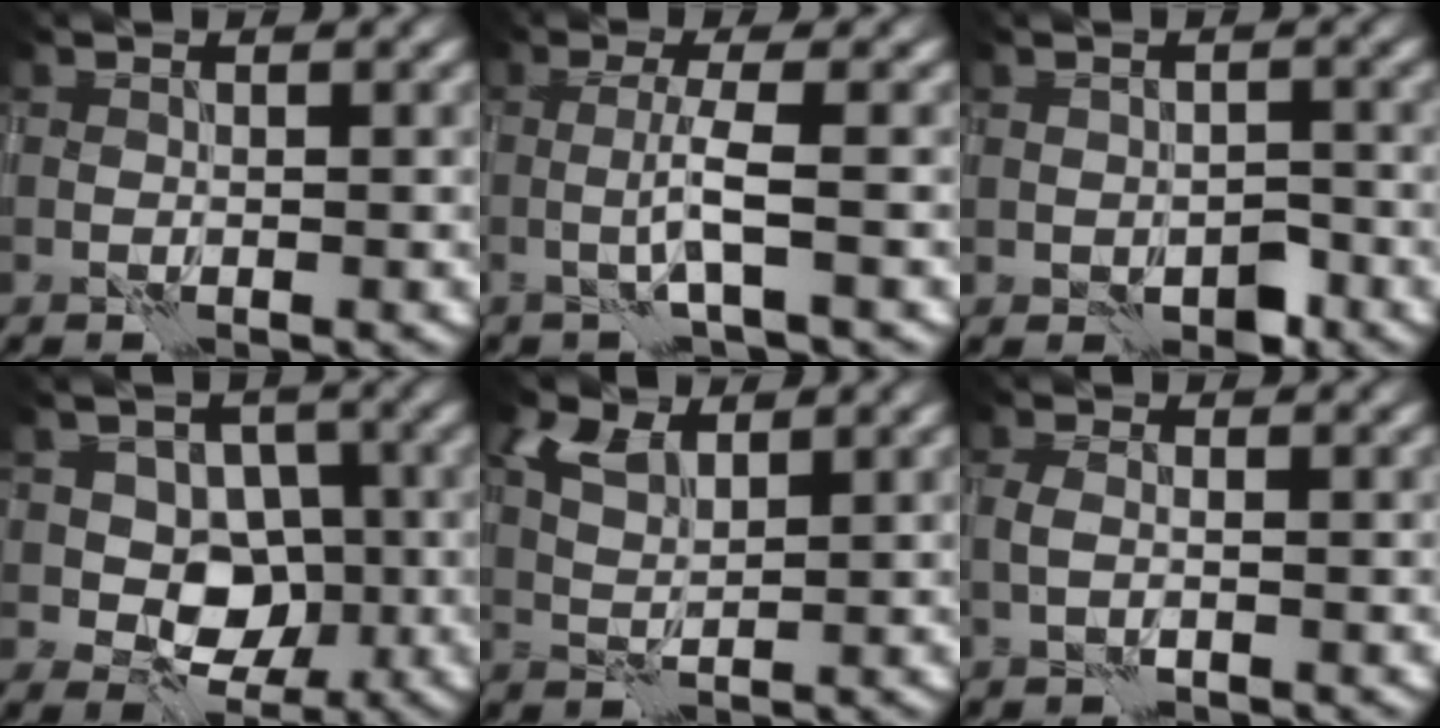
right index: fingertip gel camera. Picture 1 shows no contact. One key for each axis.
{"total": 2.5, "fx": -0.4, "fy": 0.0, "fz": 2.5, "tx": -0.045, "ty": 0.004, "tz": -0.013}
{"total": 2.1, "fx": -1.0, "fy": 1.5, "fz": 1.1, "tx": -0.008, "ty": -0.002, "tz": -0.011}
{"total": 5.0, "fx": -0.4, "fy": 4.2, "fz": 2.7, "tx": -0.010, "ty": 0.001, "tz": -0.014}
{"total": 3.4, "fx": 2.1, "fy": 1.7, "fz": 2.0, "tx": -0.048, "ty": 0.007, "tz": 0.042}
{"total": 1.1, "fx": -0.3, "fy": 0.6, "fz": 0.9, "tx": -0.018, "ty": 0.001, "tz": -0.010}